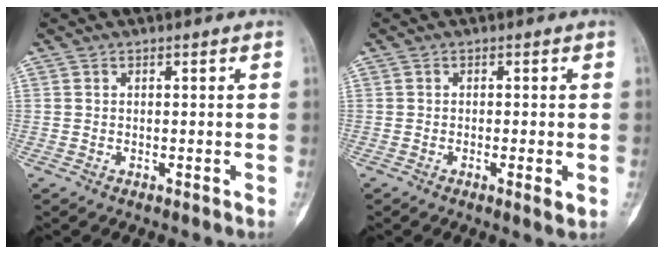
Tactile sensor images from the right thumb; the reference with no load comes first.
{"total": 2.1, "force": [-0.6, 0.5, 2.0], "torque": [-0.037, -0.006, -0.011]}